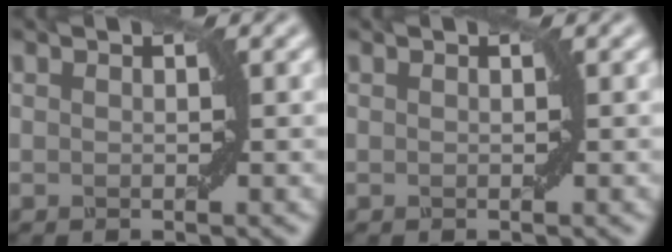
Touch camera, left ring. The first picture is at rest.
{"total": 0.0}